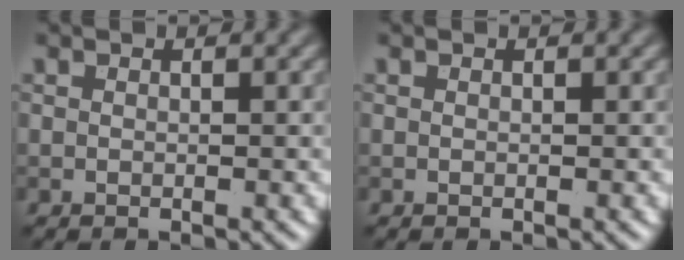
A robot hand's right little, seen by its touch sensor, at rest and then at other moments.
{"total": 0.0}